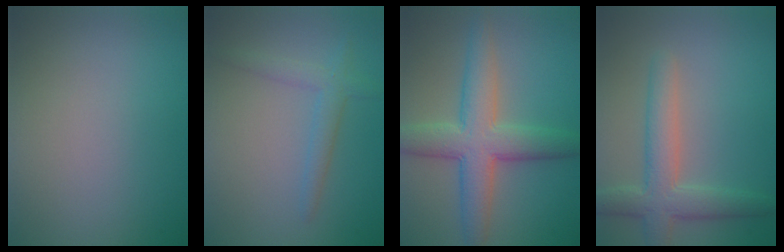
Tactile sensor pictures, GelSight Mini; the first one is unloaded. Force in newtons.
{"total": 1.3, "press": 1.3, "slide": 0.1}
{"total": 6.8, "press": 6.8, "slide": 0.1}
{"total": 4.5, "press": 4.4, "slide": 0.4}